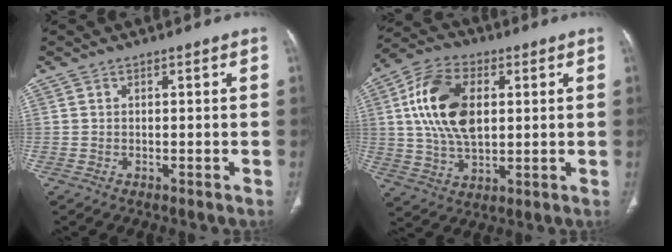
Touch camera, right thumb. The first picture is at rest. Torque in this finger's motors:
{"motor_torque": [1.92, 2.33, 1.54, -0.16, 0.53]}